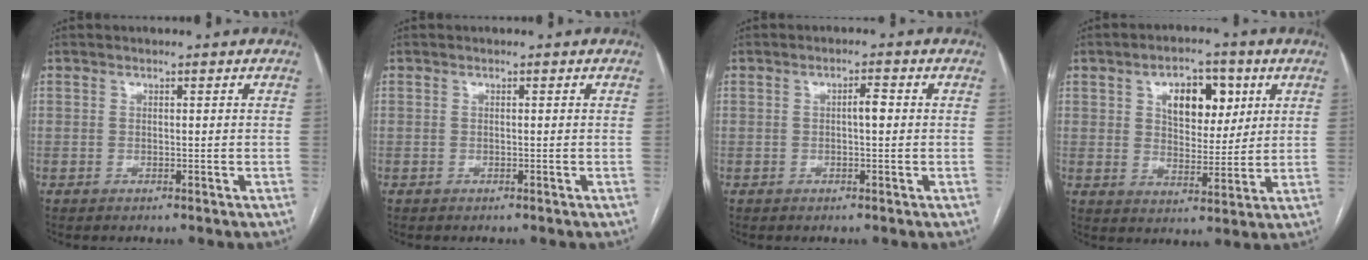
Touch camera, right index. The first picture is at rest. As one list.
[{"total": 0.0}, {"total": 2.0, "force": [0.1, 0.5, 1.9], "torque": [-0.032, 0.004, 0.002]}, {"total": 9.2, "force": [3.6, 5.1, 6.7], "torque": [-0.099, 0.015, 0.061]}]